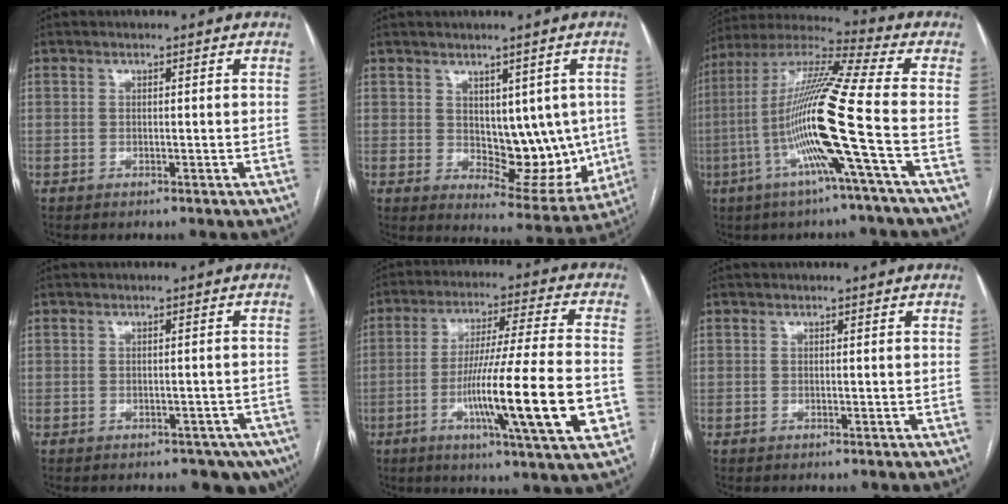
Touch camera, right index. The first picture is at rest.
{"total": 10.8, "force": [0.4, 6.2, 8.8], "torque": [-0.094, 0.001, 0.028]}
{"total": 16.9, "force": [-4.6, -1.9, 16.2], "torque": [-0.316, -0.004, -0.102]}
{"total": 6.6, "force": [-4.5, 3.9, 2.7], "torque": [-0.011, 0.014, -0.054]}
{"total": 18.9, "force": [-5.1, 0.0, 18.2], "torque": [-0.285, -0.016, -0.084]}
{"total": 0.0}